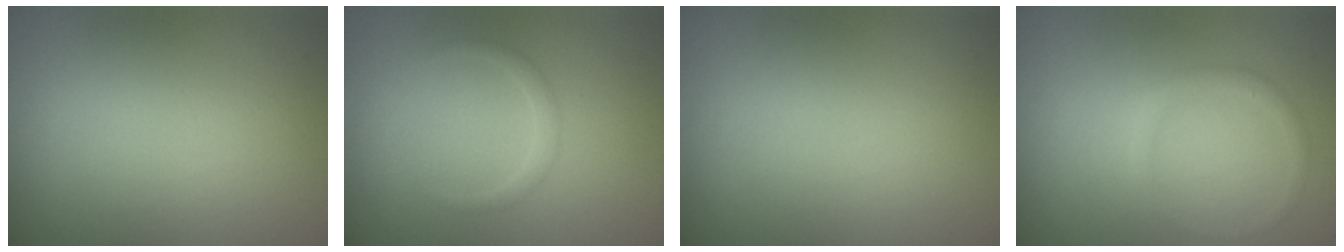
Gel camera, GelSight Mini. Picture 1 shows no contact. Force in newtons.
{"total": 1.0, "press": 1.0, "slide": 0.1}
{"total": 0.0}
{"total": 1.1, "press": 1.1, "slide": 0.1}